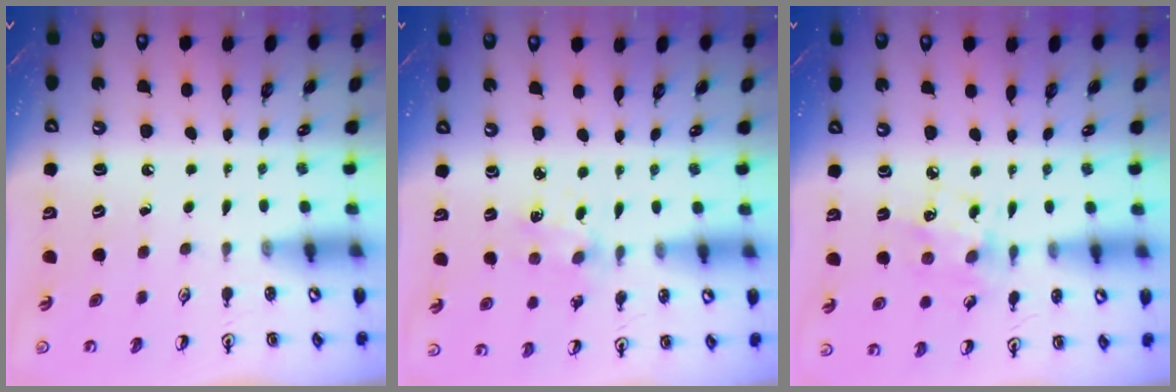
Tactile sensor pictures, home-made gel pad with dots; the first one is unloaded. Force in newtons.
{"total": 2.0, "press": 2.0, "slide": 0.3}
{"total": 6.9, "press": 6.7, "slide": 1.6}